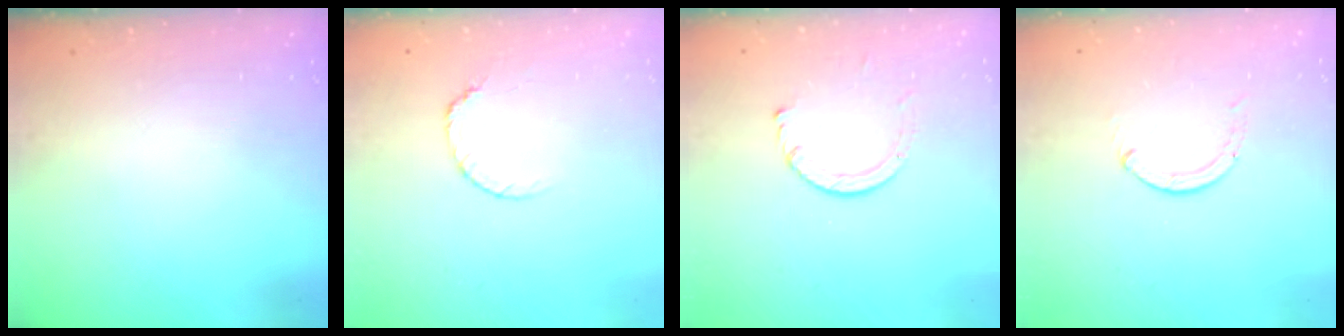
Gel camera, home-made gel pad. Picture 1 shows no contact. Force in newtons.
{"total": 5.3, "press": 5.2, "slide": 0.6}
{"total": 3.3, "press": 3.3, "slide": 0.4}
{"total": 0.0}